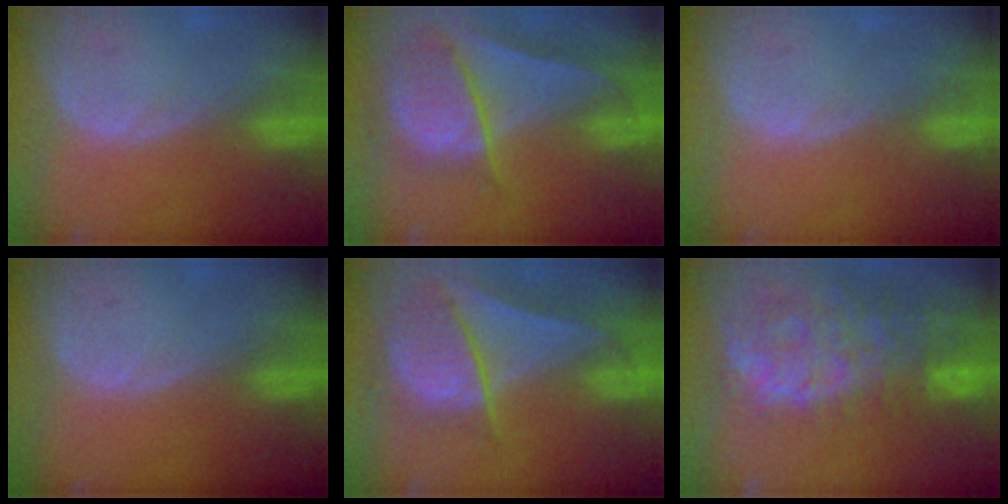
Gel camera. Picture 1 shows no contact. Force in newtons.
{"total": 9.3, "press": 8.0, "slide": 4.8}
{"total": 0.0}
{"total": 0.0}
{"total": 9.2, "press": 8.0, "slide": 4.6}
{"total": 13.6, "press": 11.1, "slide": 7.8}